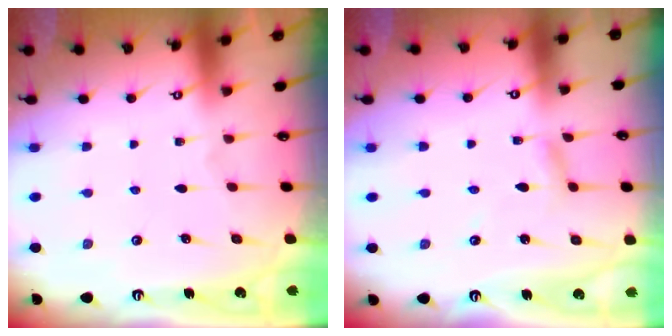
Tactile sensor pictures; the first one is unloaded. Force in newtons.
{"total": 2.8, "press": 2.8, "slide": 0.1}